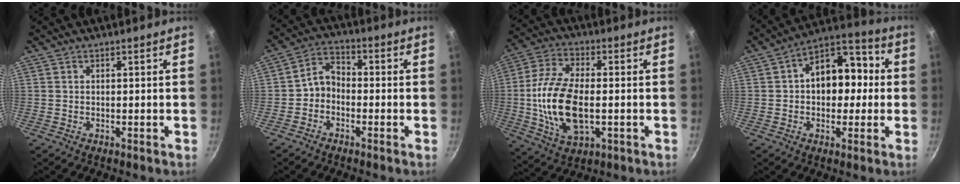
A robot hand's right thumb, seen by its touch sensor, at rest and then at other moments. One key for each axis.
{"total": 5.7, "fx": -1.6, "fy": 4.4, "fz": 3.2, "tx": -0.039, "ty": 0.029, "tz": -0.044}
{"total": 16.1, "fx": -1.4, "fy": 8.1, "fz": 13.9, "tx": -0.279, "ty": 0.005, "tz": -0.022}
{"total": 14.2, "fx": 1.1, "fy": 9.1, "fz": 10.8, "tx": -0.112, "ty": 0.035, "tz": 0.006}